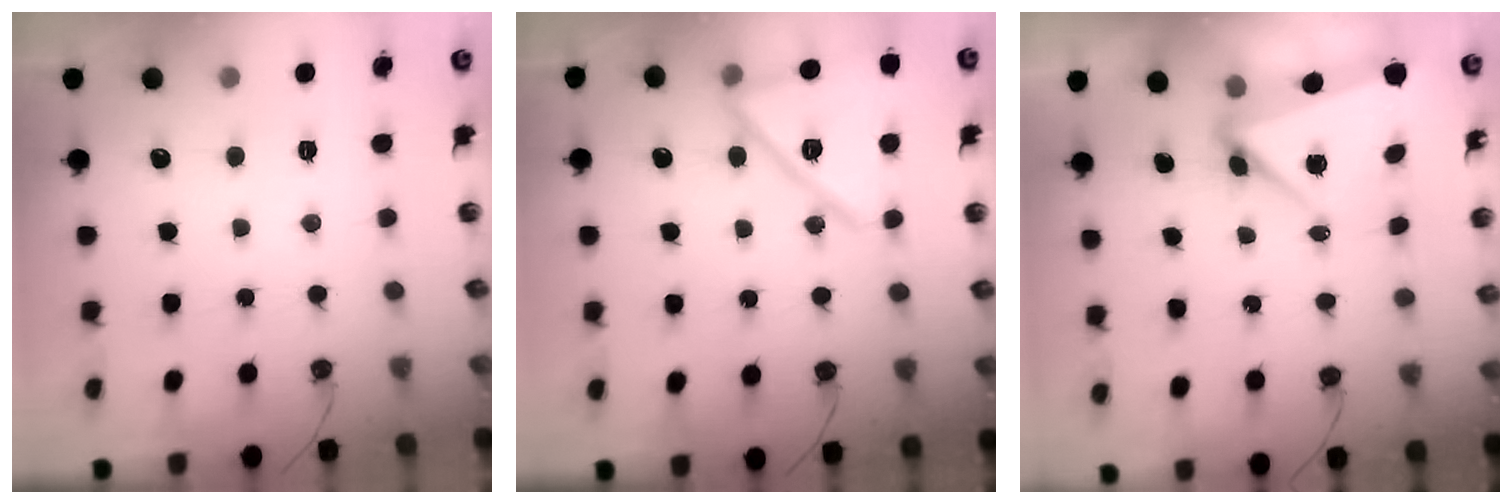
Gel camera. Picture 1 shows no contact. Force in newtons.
{"total": 16.4, "press": 15.9, "slide": 4.1}
{"total": 6.3, "press": 5.5, "slide": 3.0}